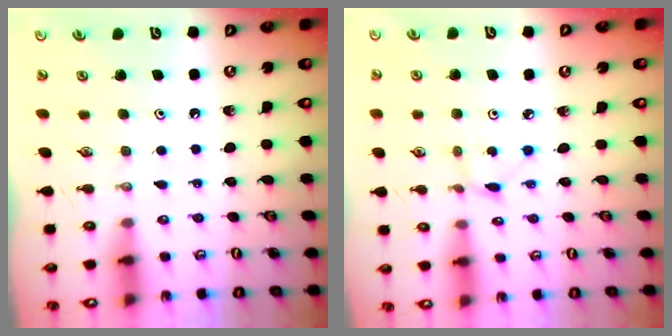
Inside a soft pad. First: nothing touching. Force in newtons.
{"total": 1.1, "press": 1.1, "slide": 0.1}